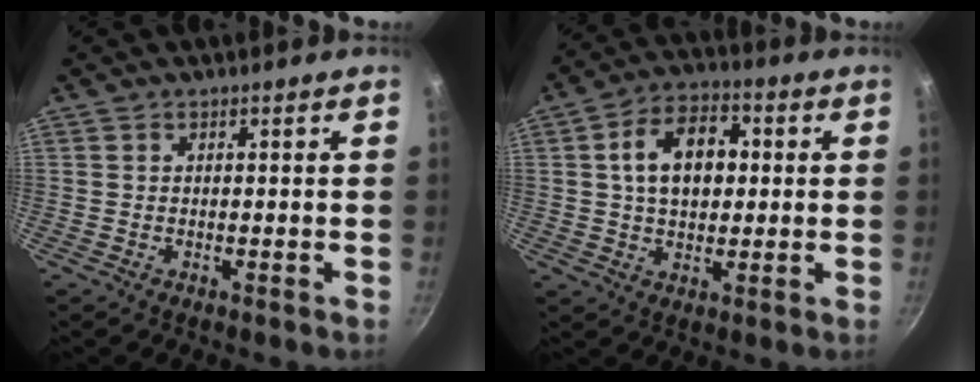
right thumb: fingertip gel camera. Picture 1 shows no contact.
{"total": 11.8, "force": [1.7, 7.8, 8.8], "torque": [-0.115, 0.016, 0.020]}